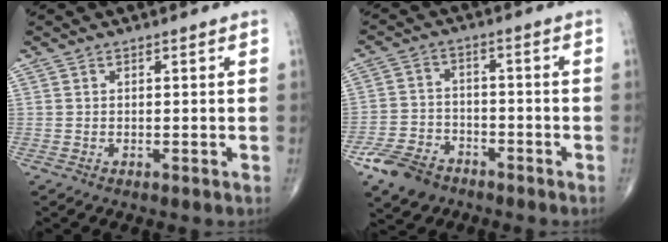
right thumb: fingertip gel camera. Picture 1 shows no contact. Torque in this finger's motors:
{"motor_torque": [0.75, 0.45, 0.23, -0.35, 0.19]}